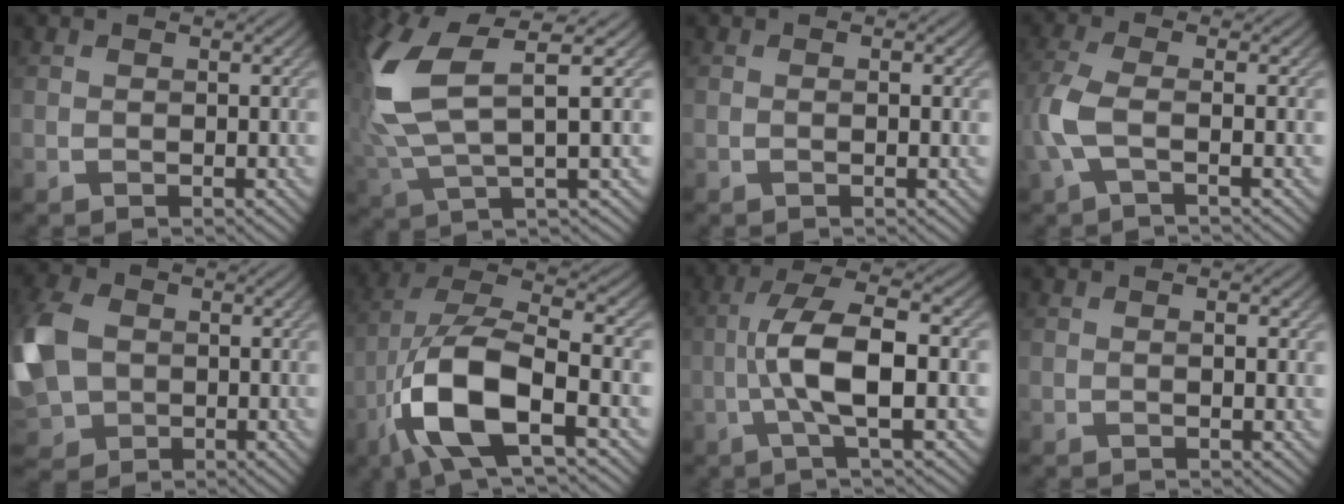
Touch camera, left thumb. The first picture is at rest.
{"total": 10.5, "force": [2.4, 3.6, 9.5], "torque": [-0.226, 0.005, 0.045]}
{"total": 0.7, "force": [0.0, 0.1, 0.7], "torque": [-0.010, -0.001, 0.000]}
{"total": 4.9, "force": [-1.1, 1.6, 4.5], "torque": [-0.115, -0.001, -0.031]}
{"total": 11.3, "force": [-0.2, 8.6, 7.4], "torque": [-0.219, -0.014, -0.008]}
{"total": 14.2, "force": [-5.6, 5.7, 11.8], "torque": [-0.245, -0.010, -0.107]}
{"total": 8.6, "force": [-1.2, 2.2, 8.2], "torque": [-0.150, 0.016, -0.032]}
{"total": 1.0, "force": [0.1, 0.1, 1.0], "torque": [-0.016, 0.000, 0.000]}